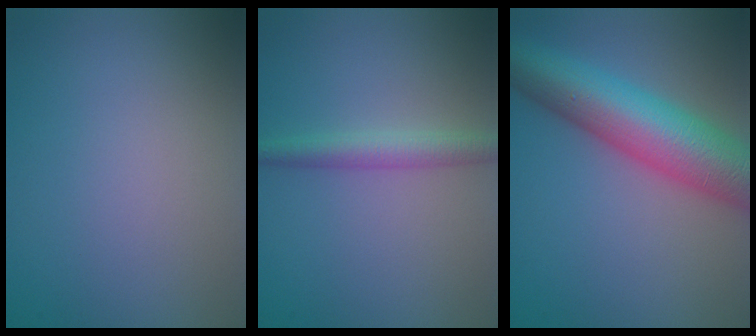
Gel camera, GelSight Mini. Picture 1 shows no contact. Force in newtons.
{"total": 2.5, "press": 2.5, "slide": 0.1}
{"total": 10.8, "press": 10.8, "slide": 0.3}